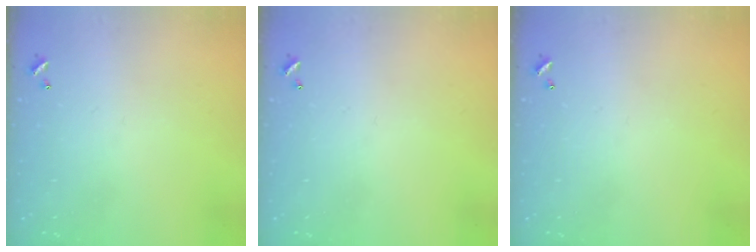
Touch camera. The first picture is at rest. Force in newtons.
{"total": 0.0}
{"total": 0.0}